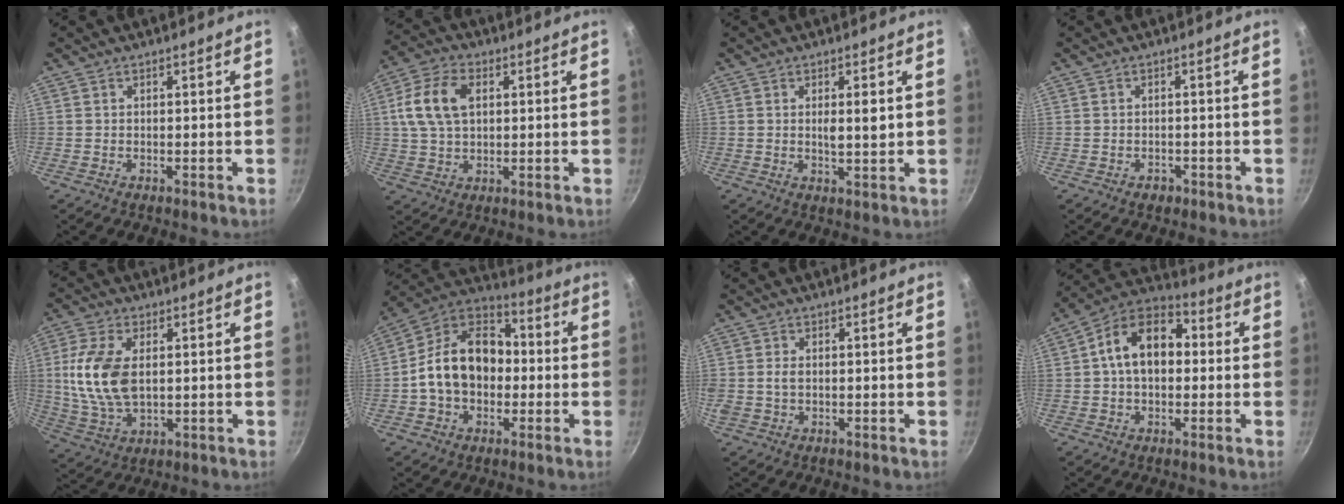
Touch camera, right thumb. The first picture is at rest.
{"total": 10.9, "force": [2.4, 7.0, 8.0], "torque": [-0.147, 0.013, 0.037]}
{"total": 3.6, "force": [0.7, 1.0, 3.4], "torque": [-0.053, -0.005, 0.013]}
{"total": 1.6, "force": [-1.0, 1.2, 0.6], "torque": [-0.007, 0.009, -0.007]}
{"total": 12.9, "force": [1.4, 7.4, 10.6], "torque": [-0.209, -0.006, 0.030]}
{"total": 17.1, "force": [-1.1, 12.5, 11.6], "torque": [-0.165, 0.045, -0.038]}
{"total": 2.8, "force": [-0.2, 2.0, 1.9], "torque": [-0.031, 0.006, -0.004]}
{"total": 13.7, "force": [1.2, 9.3, 10.1], "torque": [-0.127, 0.035, -0.002]}